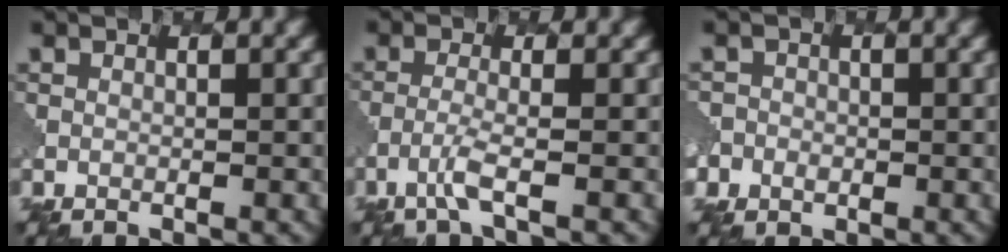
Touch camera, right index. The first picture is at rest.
{"total": 2.0, "force": [-1.2, 0.2, 1.6], "torque": [-0.035, 0.000, -0.035]}
{"total": 2.5, "force": [-1.0, 2.3, 0.2], "torque": [0.007, 0.002, -0.019]}